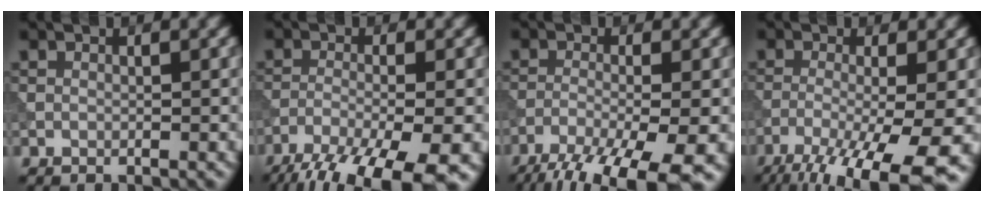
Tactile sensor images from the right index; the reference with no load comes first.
{"total": 11.6, "force": [-8.5, 2.8, 7.3], "torque": [-0.139, -0.043, -0.130]}
{"total": 10.5, "force": [-7.4, 2.4, 7.1], "torque": [-0.128, -0.034, -0.118]}
{"total": 11.4, "force": [-6.3, 2.9, 9.1], "torque": [-0.151, -0.017, -0.097]}